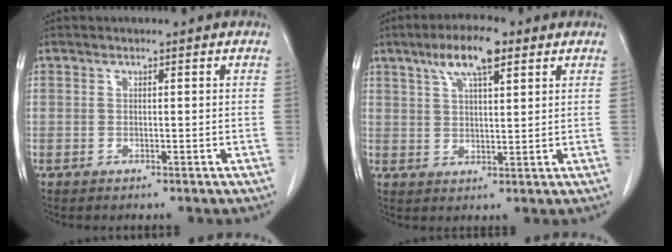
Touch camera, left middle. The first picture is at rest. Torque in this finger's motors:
{"motor_torque": [1.17, -0.90, 0.10, 0.04]}